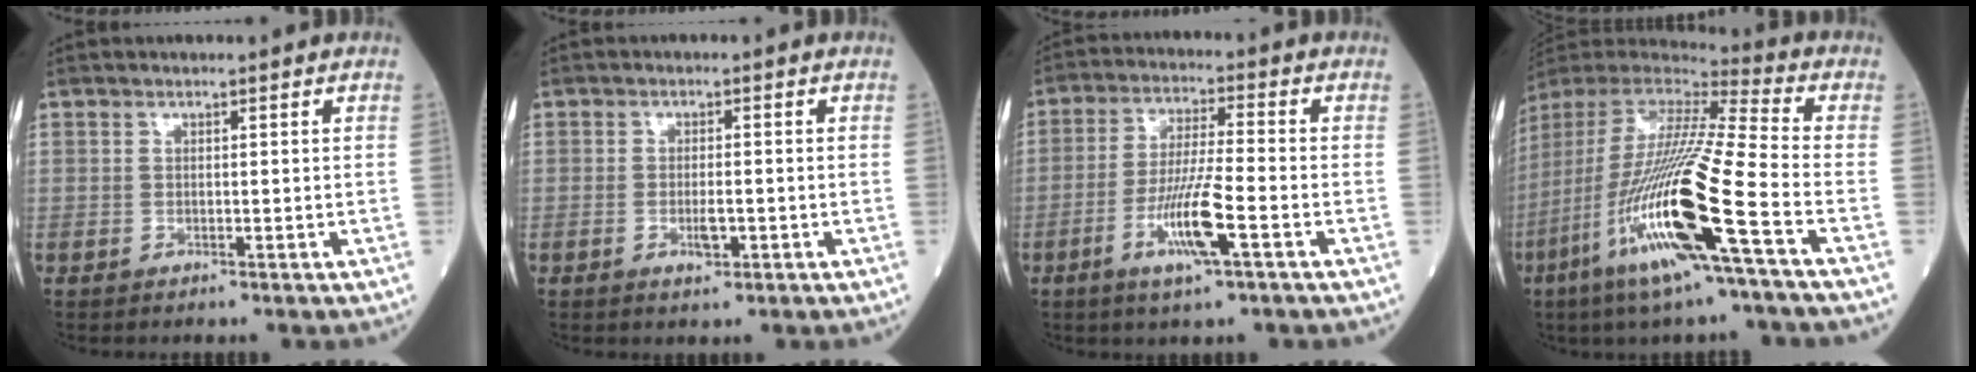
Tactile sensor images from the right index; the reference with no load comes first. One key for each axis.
{"total": 2.3, "fx": -0.8, "fy": 0.7, "fz": 2.0, "tx": -0.038, "ty": 0.000, "tz": -0.008}
{"total": 9.1, "fx": -3.7, "fy": 0.3, "fz": 8.3, "tx": -0.164, "ty": -0.009, "tz": -0.067}
{"total": 23.2, "fx": -8.6, "fy": 0.6, "fz": 21.6, "tx": -0.463, "ty": -0.051, "tz": -0.169}